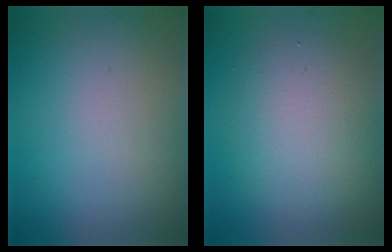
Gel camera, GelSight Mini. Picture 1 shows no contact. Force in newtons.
{"total": 4.6, "press": 4.6, "slide": 0.2}